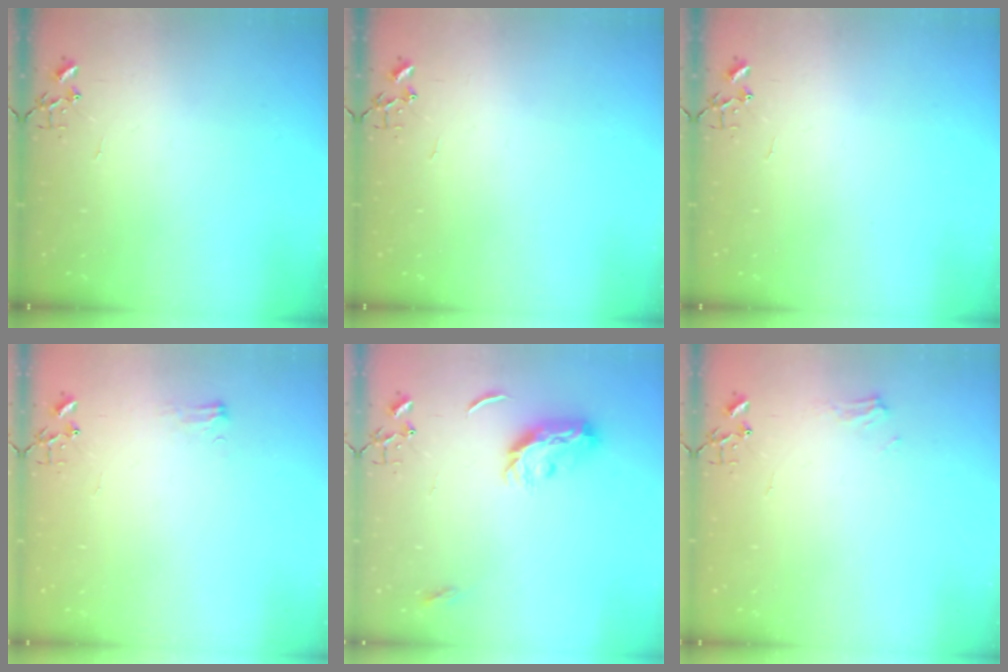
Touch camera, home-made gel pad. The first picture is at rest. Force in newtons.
{"total": 0.0}
{"total": 0.0}
{"total": 5.5, "press": 5.5, "slide": 0.7}
{"total": 9.9, "press": 9.9, "slide": 0.3}
{"total": 6.7, "press": 6.7, "slide": 0.7}